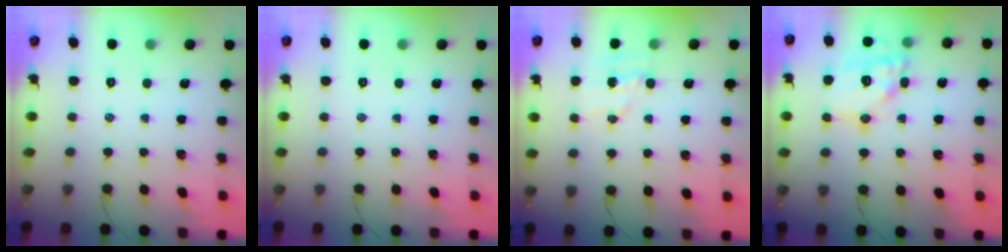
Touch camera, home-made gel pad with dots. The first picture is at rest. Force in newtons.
{"total": 0.0}
{"total": 5.8, "press": 5.7, "slide": 1.2}
{"total": 15.7, "press": 15.5, "slide": 2.1}